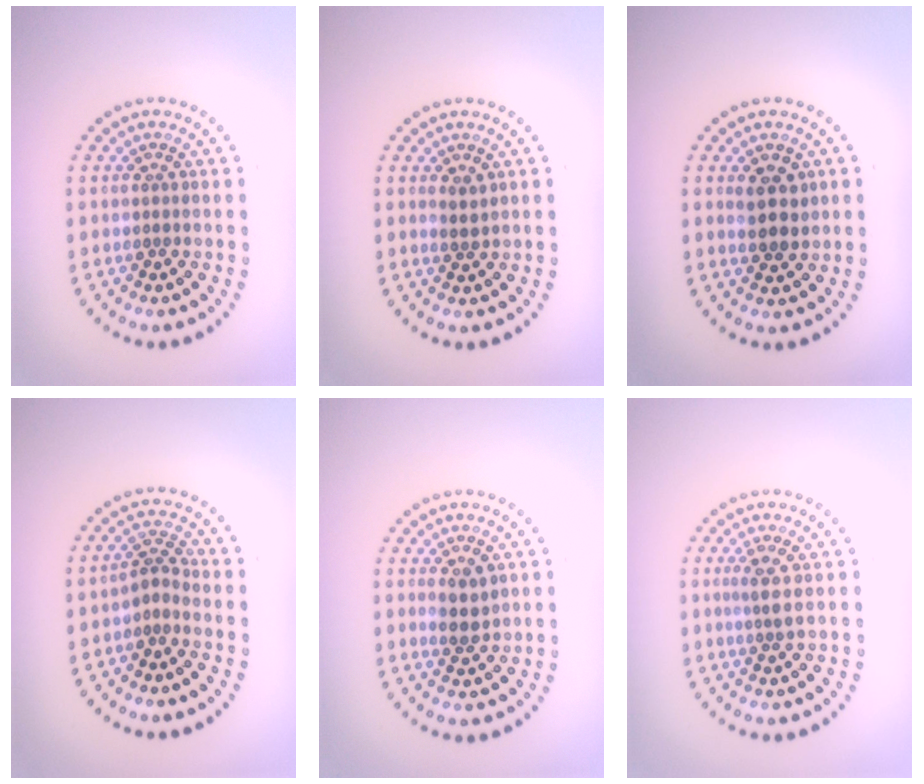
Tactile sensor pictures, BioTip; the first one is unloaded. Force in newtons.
{"total": 1.0, "press": 0.8, "slide": 0.5}
{"total": 2.5, "press": 2.3, "slide": 0.9}
{"total": 1.8, "press": 1.1, "slide": 1.4}
{"total": 1.7, "press": 1.6, "slide": 0.6}
{"total": 1.8, "press": 1.2, "slide": 1.3}